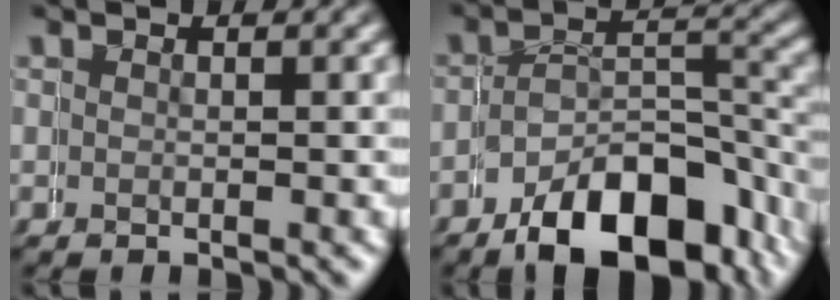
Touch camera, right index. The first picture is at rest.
{"total": 8.6, "force": [-5.8, 4.1, 4.8], "torque": [-0.054, -0.019, -0.083]}